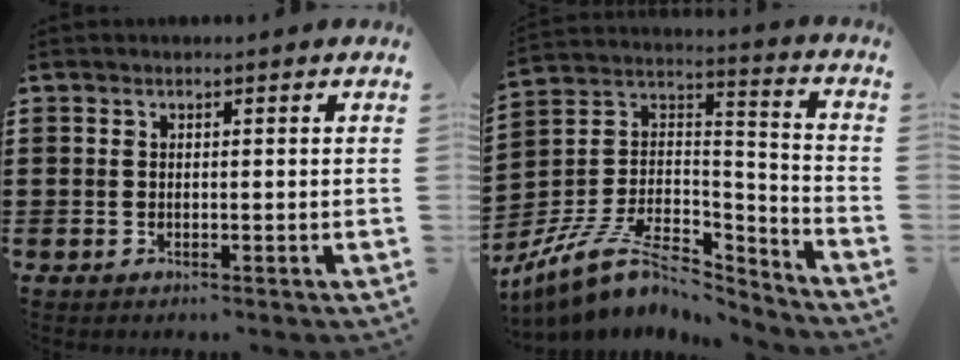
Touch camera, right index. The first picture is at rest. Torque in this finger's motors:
{"motor_torque": [-1.49, 0.65, -0.55, -0.21]}